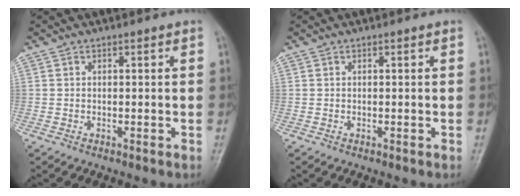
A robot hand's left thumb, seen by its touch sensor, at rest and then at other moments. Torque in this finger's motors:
{"motor_torque": [-0.01, 0.01, 0.01, 0.00, 0.00]}